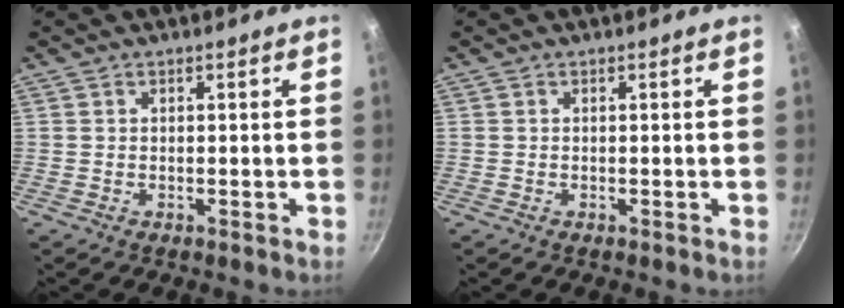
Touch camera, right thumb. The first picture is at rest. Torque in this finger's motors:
{"motor_torque": [0.04, -0.09, -0.06, 0.12, -0.04]}